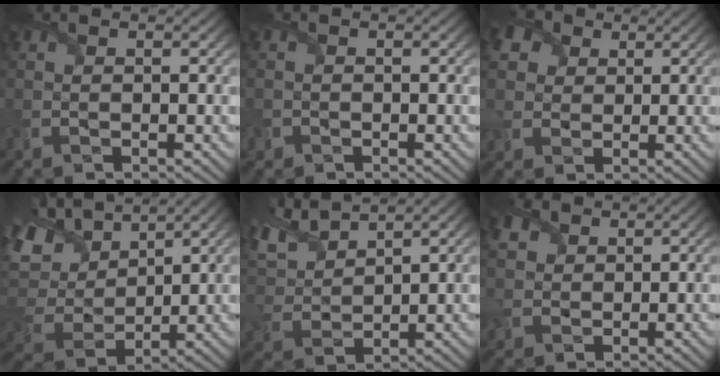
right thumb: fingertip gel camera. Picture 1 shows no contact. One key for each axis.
{"total": 1.1, "fx": -0.6, "fy": 0.9, "fz": 0.1, "tx": 0.000, "ty": -0.009, "tz": -0.015}
{"total": 6.4, "fx": 2.8, "fy": 5.0, "fz": 2.9, "tx": -0.099, "ty": 0.016, "tz": 0.048}
{"total": 13.5, "fx": 6.7, "fy": 7.7, "fz": 8.7, "tx": -0.239, "ty": 0.031, "tz": 0.121}
{"total": 8.1, "fx": 5.9, "fy": 3.1, "fz": 4.6, "tx": -0.136, "ty": 0.023, "tz": 0.119}
{"total": 4.0, "fx": 1.7, "fy": 3.2, "fz": 1.5, "tx": -0.061, "ty": 0.006, "tz": 0.034}